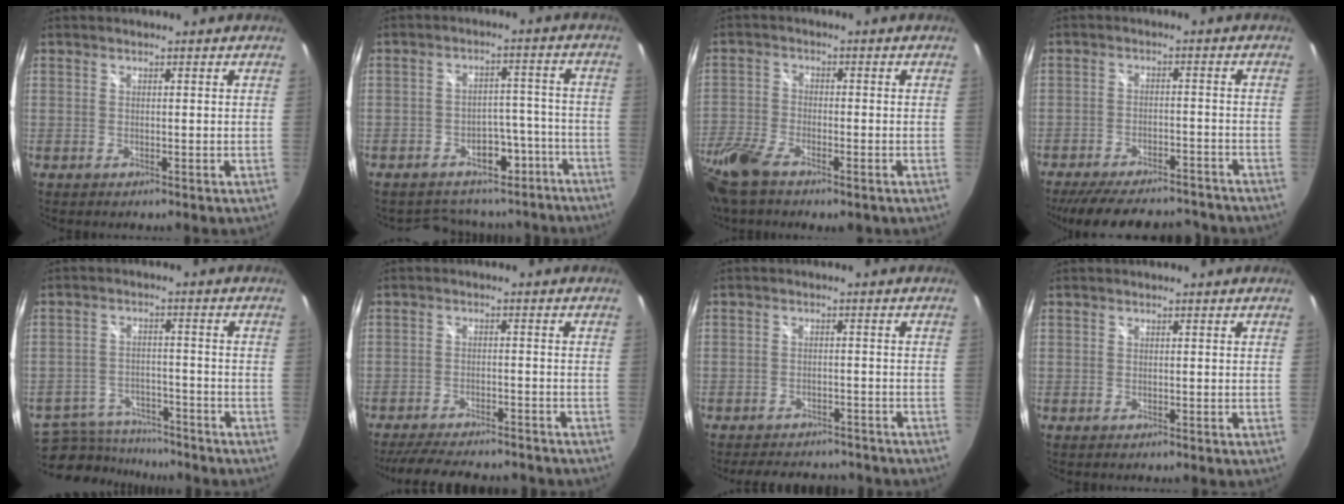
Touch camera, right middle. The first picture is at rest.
{"total": 12.8, "force": [-10.0, 7.6, 2.5], "torque": [-0.033, 0.056, -0.111]}
{"total": 11.8, "force": [-8.0, 5.0, 7.0], "torque": [-0.179, -0.036, -0.161]}
{"total": 19.8, "force": [-17.0, 6.1, 8.0], "torque": [-0.170, -0.002, -0.226]}
{"total": 13.2, "force": [-11.3, 5.2, 4.2], "torque": [-0.108, -0.002, -0.168]}
{"total": 15.9, "force": [-13.8, 4.0, 6.9], "torque": [-0.142, -0.021, -0.194]}
{"total": 10.9, "force": [-9.4, 4.2, 3.4], "torque": [-0.079, 0.018, -0.122]}
{"total": 0.0}